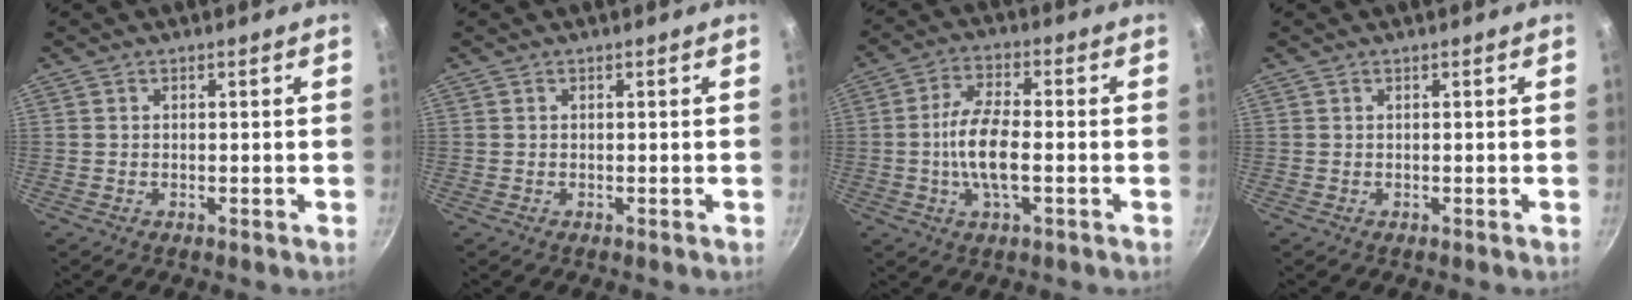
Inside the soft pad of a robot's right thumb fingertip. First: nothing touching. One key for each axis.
{"total": 0.0}
{"total": 9.4, "fx": -1.4, "fy": 3.5, "fz": 8.6, "tx": -0.166, "ty": 0.016, "tz": -0.034}
{"total": 0.0}